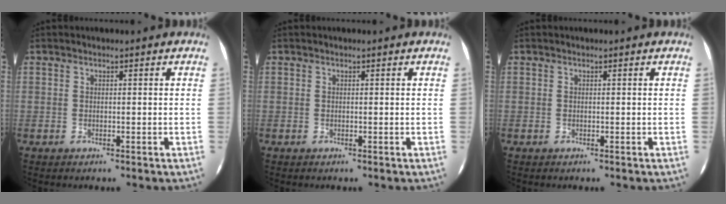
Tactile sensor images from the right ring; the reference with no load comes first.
{"total": 0.0}
{"total": 0.0}